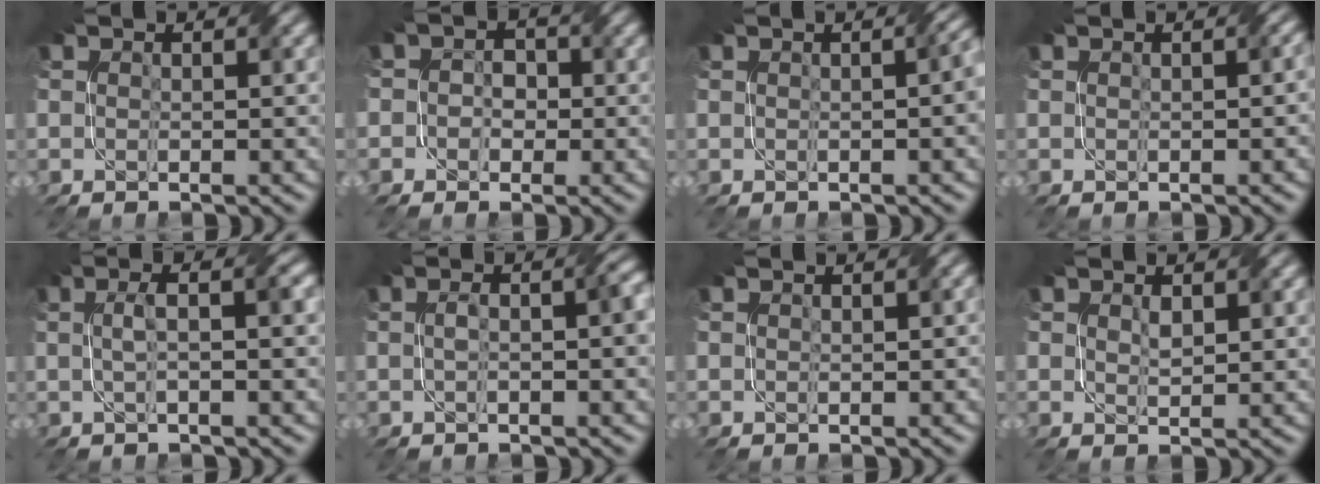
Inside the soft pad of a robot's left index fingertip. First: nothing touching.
{"total": 3.5, "force": [0.3, 3.2, 1.3], "torque": [0.007, 0.011, -0.029]}
{"total": 3.1, "force": [0.2, 1.2, 2.9], "torque": [-0.014, 0.012, 0.003]}
{"total": 1.3, "force": [0.3, 0.5, 1.1], "torque": [-0.010, 0.004, 0.003]}
{"total": 3.2, "force": [0.3, 1.0, 3.1], "torque": [-0.049, 0.013, 0.004]}
{"total": 2.8, "force": [-0.2, 0.9, 2.7], "torque": [-0.046, 0.007, -0.003]}
{"total": 0.0}
{"total": 1.2, "force": [0.6, 0.7, 0.8], "torque": [-0.016, -0.005, 0.017]}